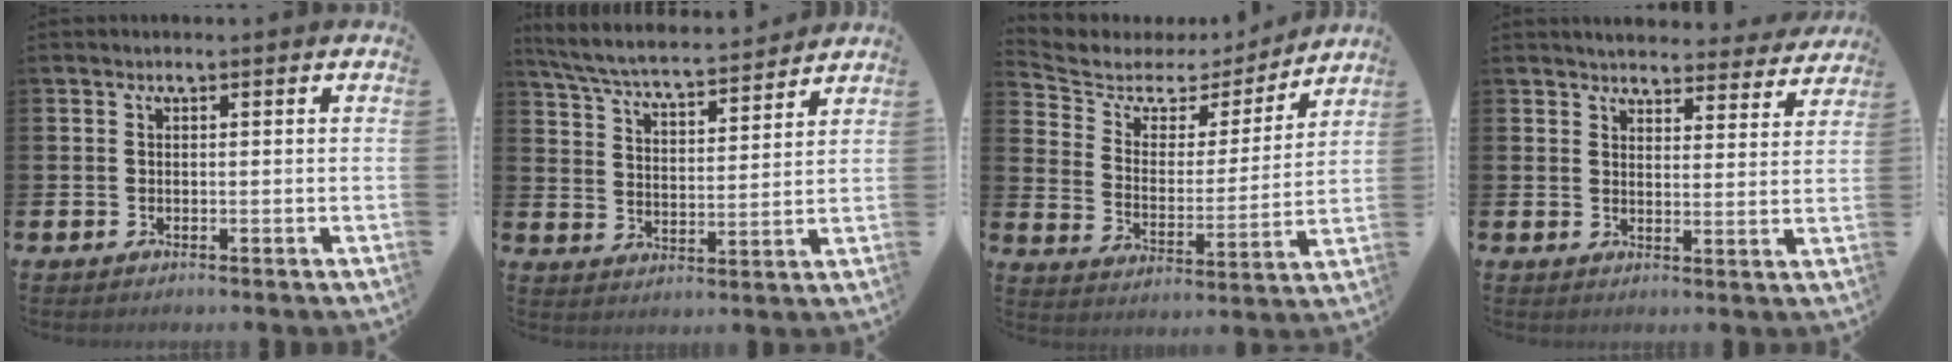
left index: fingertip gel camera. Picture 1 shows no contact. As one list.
[{"total": 6.2, "force": [5.9, 0.6, 1.7], "torque": [-0.058, -0.044, 0.100]}, {"total": 5.4, "force": [4.4, 2.9, 1.4], "torque": [-0.058, -0.033, 0.066]}, {"total": 4.3, "force": [4.2, 0.9, 0.3], "torque": [-0.014, -0.031, 0.072]}]